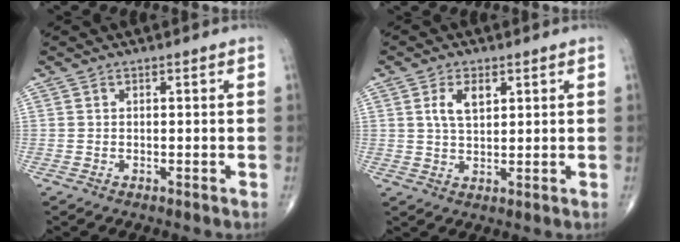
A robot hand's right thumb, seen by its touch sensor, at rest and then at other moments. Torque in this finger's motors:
{"motor_torque": [0.01, 0.04, 0.14, -0.02, 0.05]}